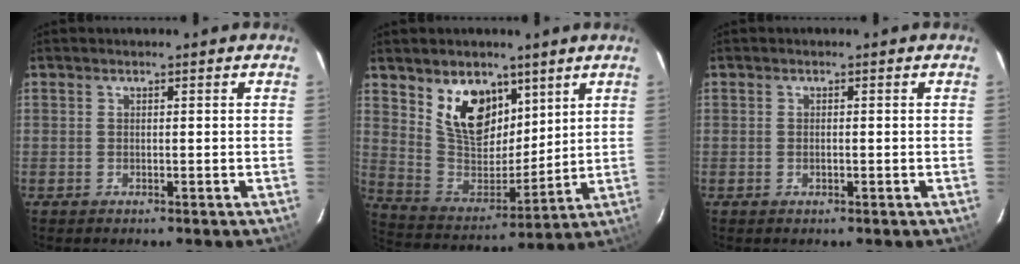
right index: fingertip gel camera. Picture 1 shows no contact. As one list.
[{"total": 13.8, "force": [7.8, 8.2, 7.8], "torque": [-0.147, -0.006, 0.158]}, {"total": 0.6, "force": [-0.2, 0.5, 0.4], "torque": [-0.006, -0.001, -0.003]}]